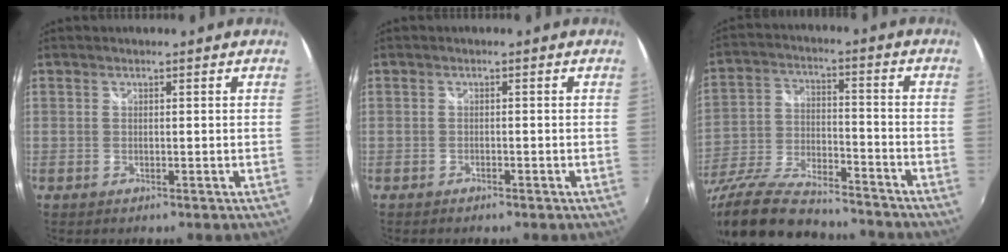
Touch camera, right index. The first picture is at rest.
{"total": 1.1, "force": [-1.0, 0.4, 0.3], "torque": [-0.011, -0.003, -0.018]}
{"total": 23.5, "force": [-19.2, 6.8, 11.7], "torque": [-0.243, -0.041, -0.317]}